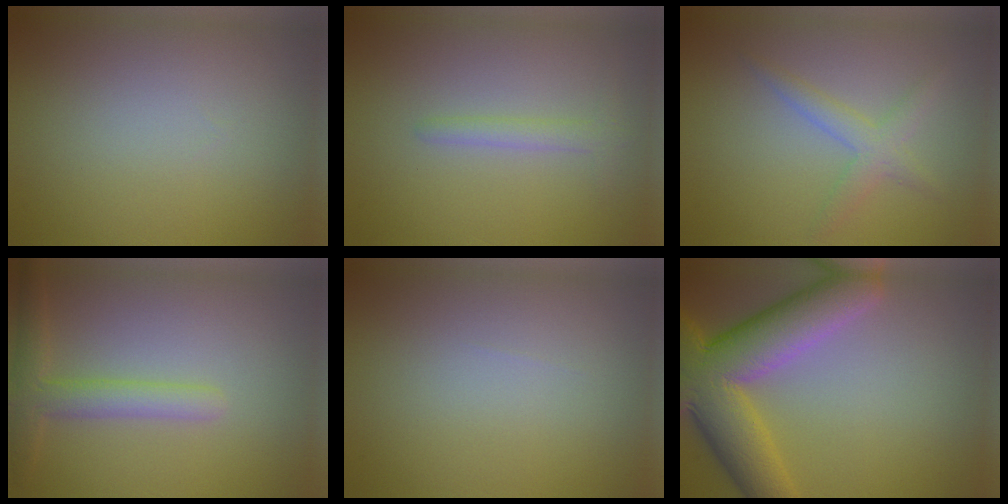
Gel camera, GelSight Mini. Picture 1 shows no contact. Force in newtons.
{"total": 1.5, "press": 1.5, "slide": 0.1}
{"total": 2.2, "press": 2.2, "slide": 0.1}
{"total": 3.0, "press": 3.0, "slide": 0.2}
{"total": 0.0}
{"total": 10.0, "press": 10.0, "slide": 0.6}